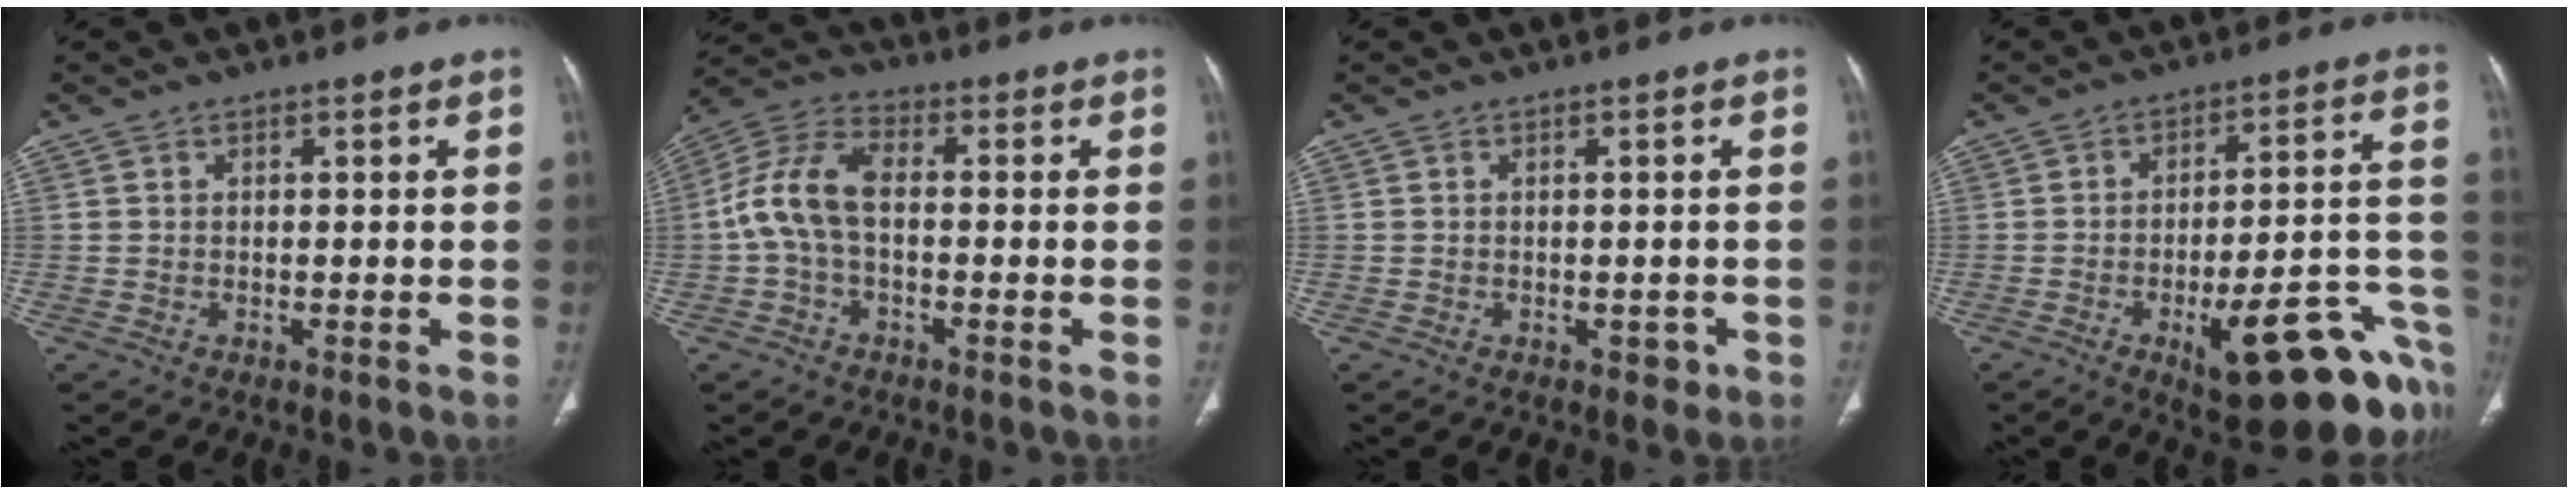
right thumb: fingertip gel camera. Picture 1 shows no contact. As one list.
[{"total": 9.5, "force": [-0.5, 5.0, 8.0], "torque": [-0.173, 0.031, -0.017]}, {"total": 1.7, "force": [-0.7, 1.2, 1.0], "torque": [-0.002, 0.002, -0.006]}, {"total": 22.5, "force": [-10.3, 6.7, 18.8], "torque": [-0.161, 0.062, -0.129]}]